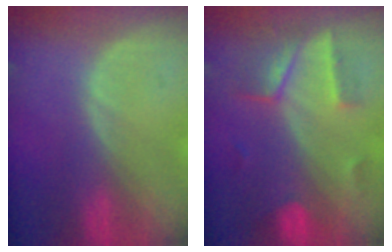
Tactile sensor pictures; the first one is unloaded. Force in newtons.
{"total": 7.2, "press": 6.3, "slide": 3.5}